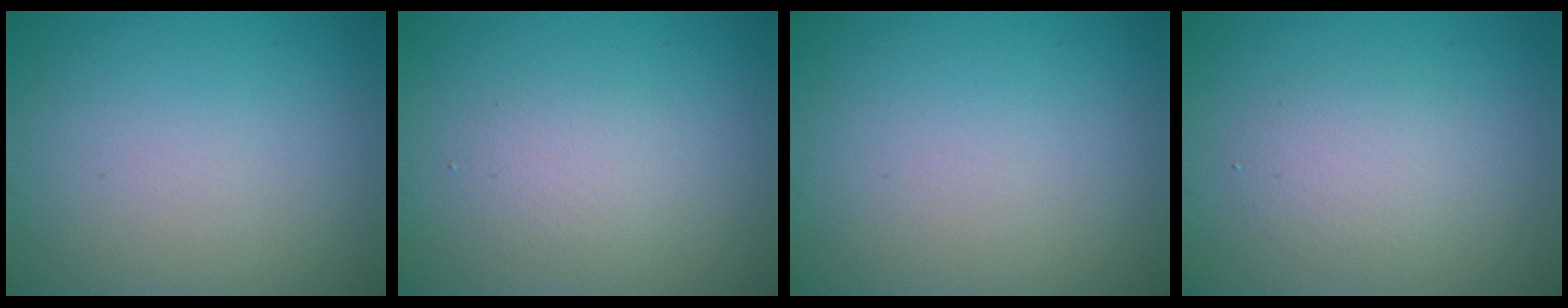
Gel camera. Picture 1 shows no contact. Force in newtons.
{"total": 1.8, "press": 1.8, "slide": 0.1}
{"total": 0.0}
{"total": 2.4, "press": 2.4, "slide": 0.1}